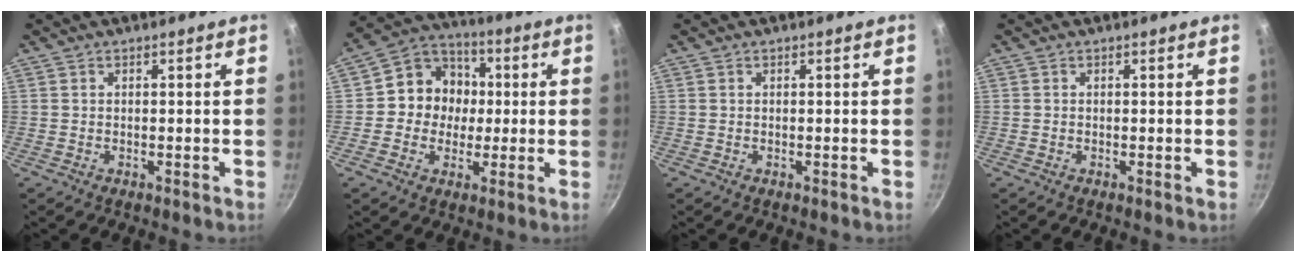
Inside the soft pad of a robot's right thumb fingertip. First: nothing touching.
{"total": 11.0, "force": [0.3, 10.1, 4.5], "torque": [-0.029, 0.022, -0.014]}
{"total": 0.0}
{"total": 0.0}